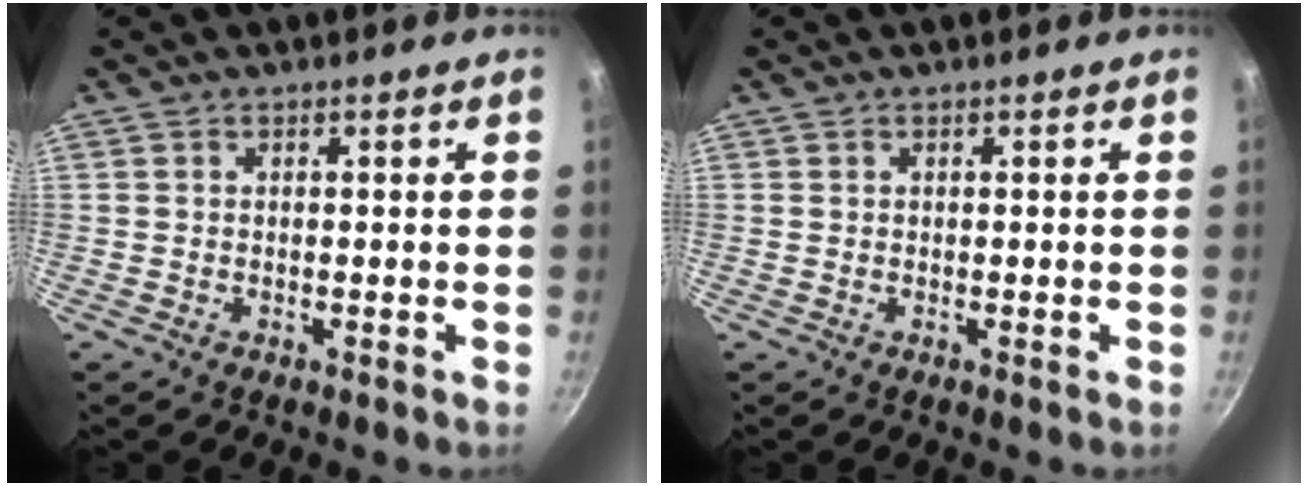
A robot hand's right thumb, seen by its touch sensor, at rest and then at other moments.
{"total": 0.0}